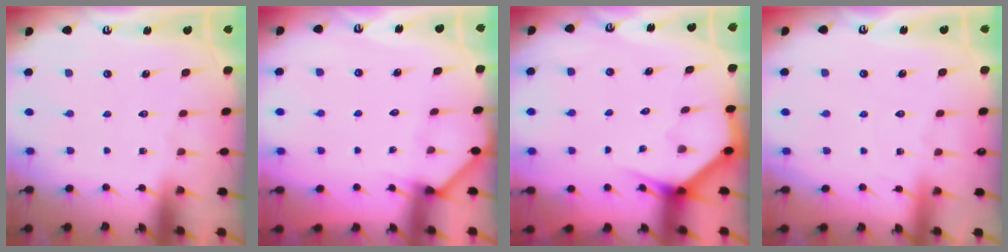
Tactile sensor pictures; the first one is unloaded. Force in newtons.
{"total": 3.0, "press": 3.0, "slide": 0.2}
{"total": 3.4, "press": 3.4, "slide": 0.2}
{"total": 2.5, "press": 2.5, "slide": 0.3}